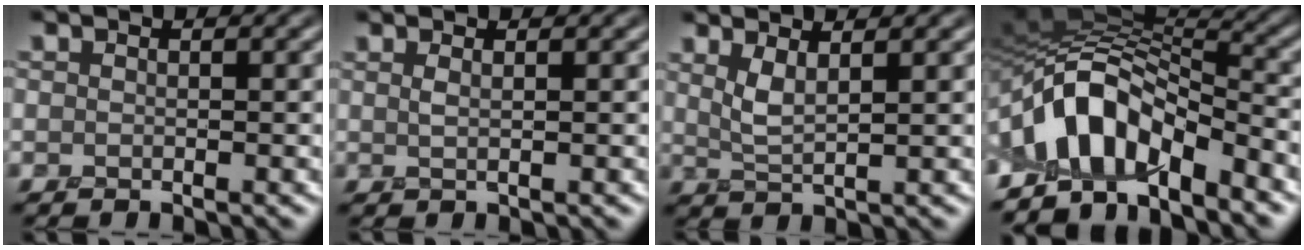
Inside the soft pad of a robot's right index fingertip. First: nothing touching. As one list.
[{"total": 0.8, "force": [0.6, -0.4, 0.3], "torque": [-0.015, 0.000, 0.018]}, {"total": 2.0, "force": [1.6, -0.1, 1.2], "torque": [-0.032, -0.005, 0.037]}, {"total": 8.8, "force": [-4.2, 3.9, 6.8], "torque": [-0.116, 0.014, -0.084]}]